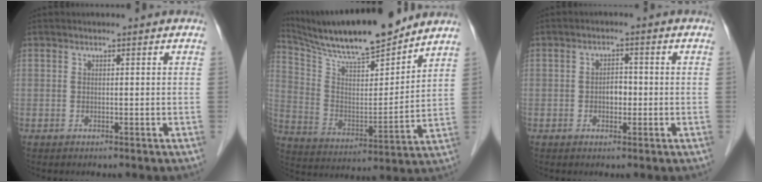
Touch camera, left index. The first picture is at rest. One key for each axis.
{"total": 17.8, "fx": 15.9, "fy": 1.6, "fz": 7.7, "tx": -0.148, "ty": -0.003, "tz": 0.277}
{"total": 2.4, "fx": -0.5, "fy": 1.5, "fz": 1.8, "tx": -0.026, "ty": 0.008, "tz": -0.007}